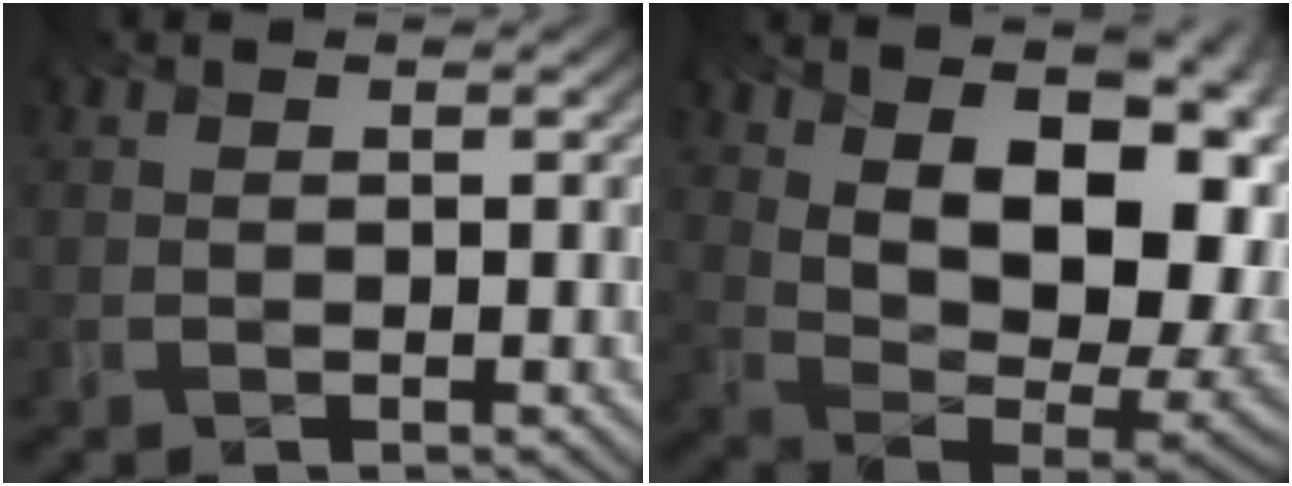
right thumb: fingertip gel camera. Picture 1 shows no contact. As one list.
[{"total": 16.7, "force": [5.0, 8.9, 13.2], "torque": [-0.241, 0.029, 0.110]}]